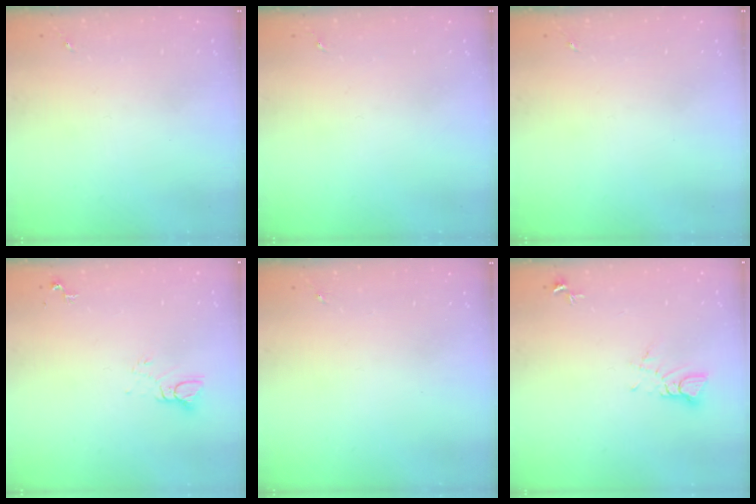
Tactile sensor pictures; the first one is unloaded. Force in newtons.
{"total": 0.0}
{"total": 0.0}
{"total": 3.9, "press": 3.9, "slide": 0.3}
{"total": 0.0}
{"total": 4.0, "press": 3.9, "slide": 0.3}